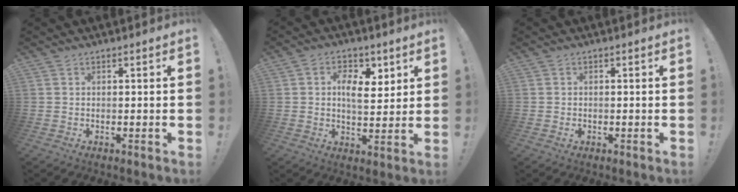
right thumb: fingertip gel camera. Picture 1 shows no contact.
{"total": 8.3, "force": [3.3, 5.1, 5.6], "torque": [-0.079, -0.016, 0.056]}
{"total": 0.7, "force": [-0.2, 0.6, 0.2], "torque": [-0.001, 0.001, -0.005]}